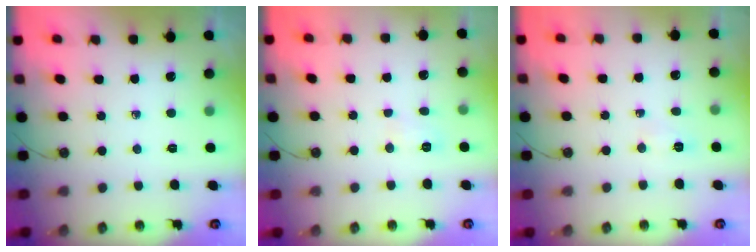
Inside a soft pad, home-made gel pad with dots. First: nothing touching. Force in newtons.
{"total": 3.5, "press": 3.4, "slide": 1.0}
{"total": 2.8, "press": 2.5, "slide": 1.2}